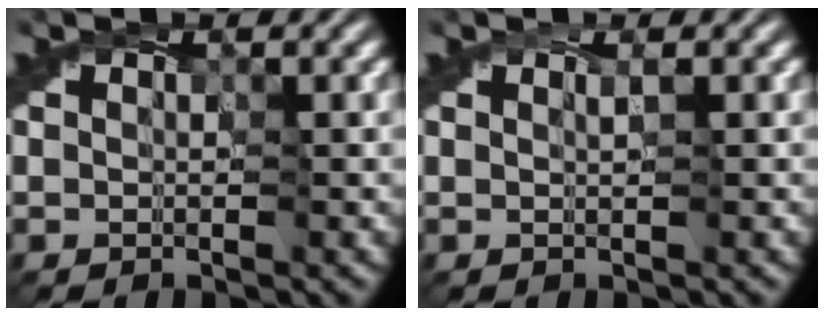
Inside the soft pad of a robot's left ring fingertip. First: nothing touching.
{"total": 0.5, "force": [0.2, -0.2, 0.4], "torque": [-0.008, 0.002, 0.003]}